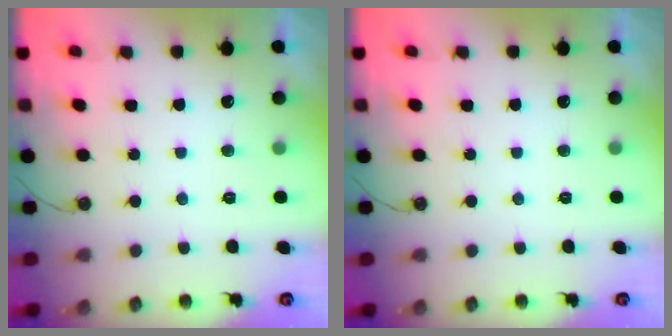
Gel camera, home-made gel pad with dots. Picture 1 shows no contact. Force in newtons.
{"total": 0.0}